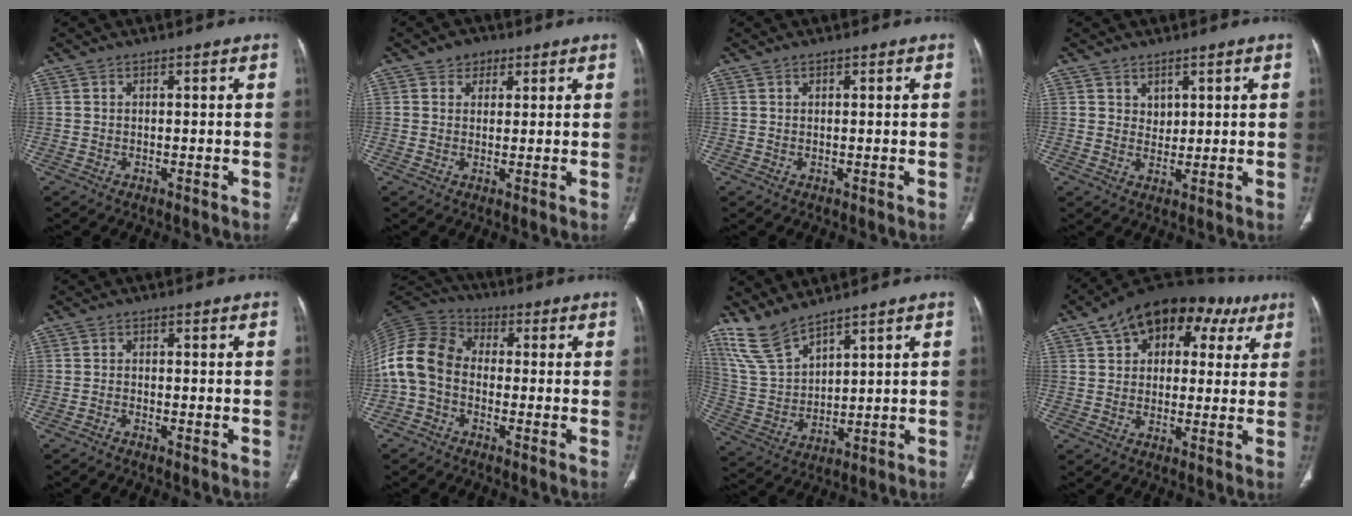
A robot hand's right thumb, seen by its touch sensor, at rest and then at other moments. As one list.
[{"total": 3.2, "force": [1.7, 2.5, 0.8], "torque": [0.012, -0.005, 0.023]}, {"total": 0.0}, {"total": 2.4, "force": [1.4, 1.9, 0.6], "torque": [0.010, -0.011, 0.026]}, {"total": 0.7, "force": [-0.7, 0.0, 0.2], "torque": [-0.006, 0.004, -0.018]}, {"total": 11.1, "force": [-1.8, 8.3, 7.1], "torque": [-0.141, 0.034, -0.051]}, {"total": 9.1, "force": [7.7, 2.8, 3.9], "torque": [-0.080, -0.040, 0.178]}, {"total": 18.8, "force": [8.5, 11.8, 12.0], "torque": [-0.131, 0.027, 0.120]}]